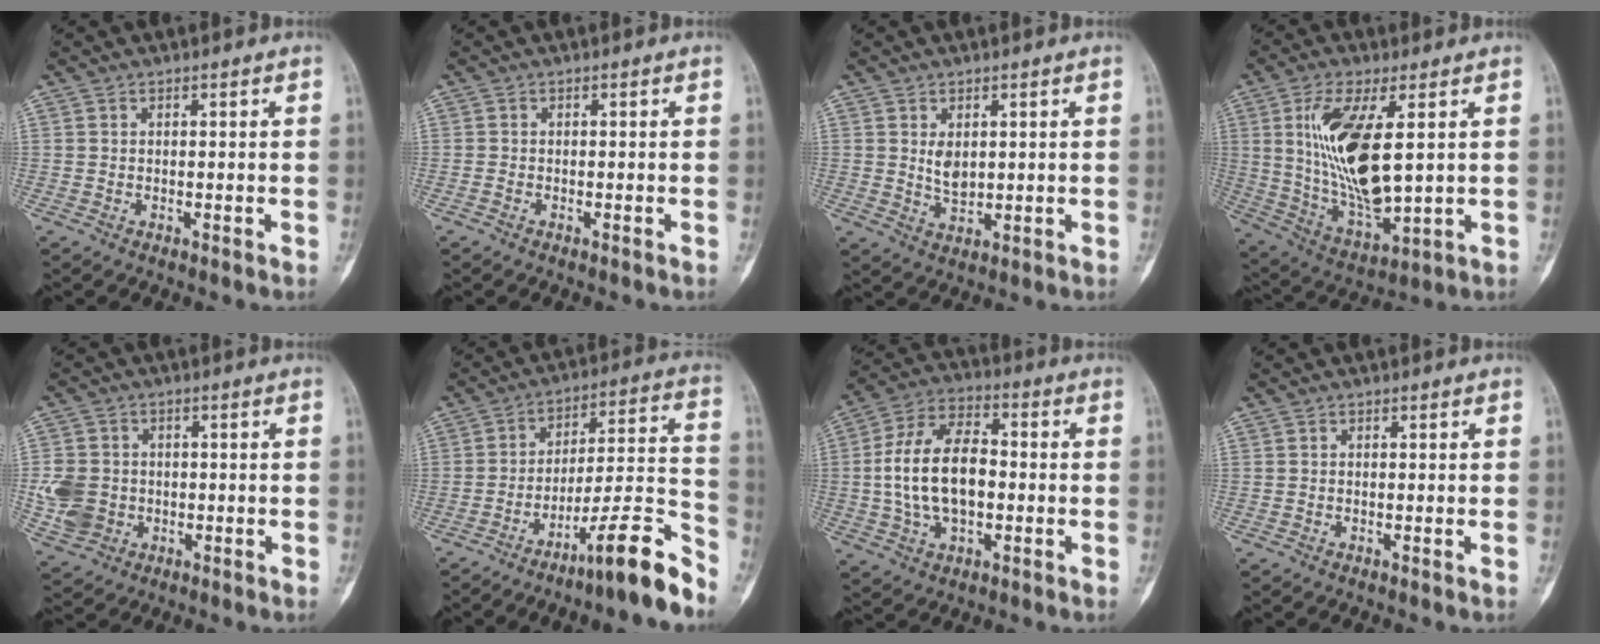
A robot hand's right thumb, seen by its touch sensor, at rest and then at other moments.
{"total": 0.6, "force": [-0.5, 0.2, 0.3], "torque": [-0.004, 0.001, -0.012]}
{"total": 3.9, "force": [1.0, 2.5, 2.9], "torque": [-0.040, -0.013, 0.025]}
{"total": 17.5, "force": [3.2, 6.6, 15.9], "torque": [-0.313, -0.024, 0.076]}
{"total": 8.6, "force": [-1.1, 7.4, 4.2], "torque": [-0.076, 0.006, -0.013]}
{"total": 15.3, "force": [-11.2, 1.0, 10.5], "torque": [-0.147, 0.101, -0.171]}
{"total": 15.6, "force": [-0.7, 9.1, 12.6], "torque": [-0.231, 0.027, -0.013]}
{"total": 0.0}